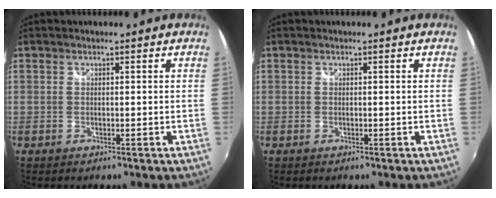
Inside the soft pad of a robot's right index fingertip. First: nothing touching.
{"total": 0.0}